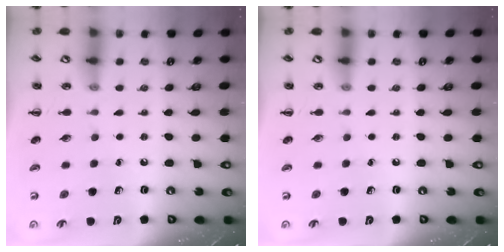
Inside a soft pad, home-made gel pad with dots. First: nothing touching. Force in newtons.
{"total": 0.0}